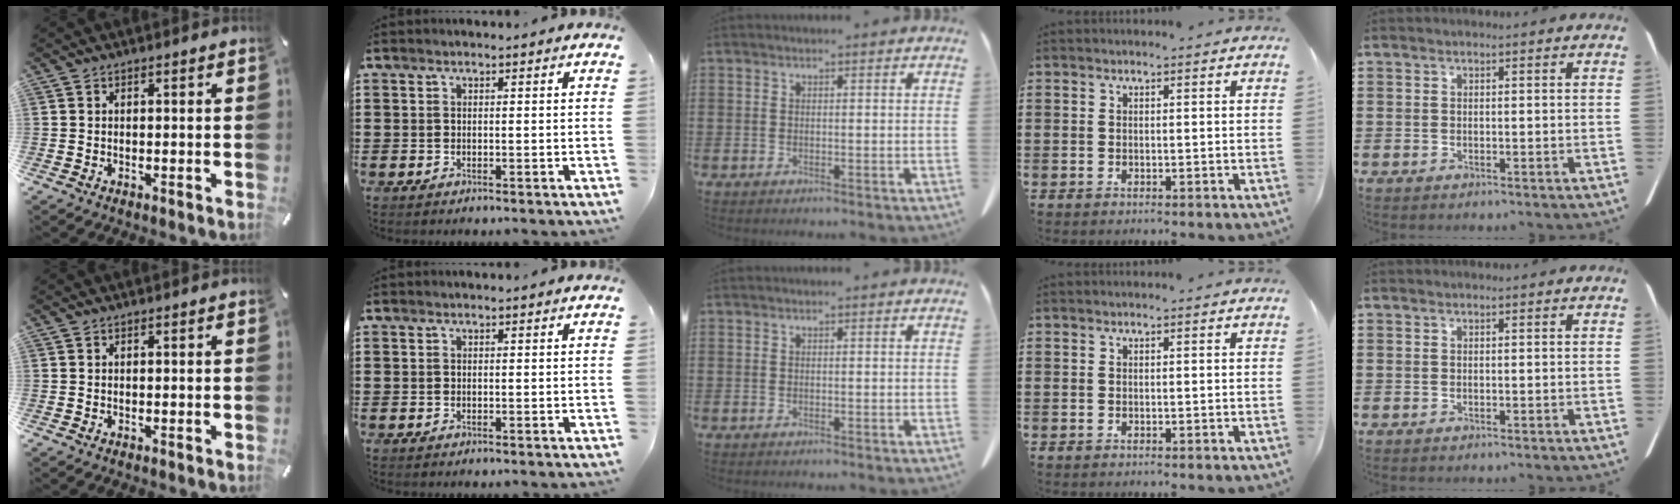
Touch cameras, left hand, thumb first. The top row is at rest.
{}